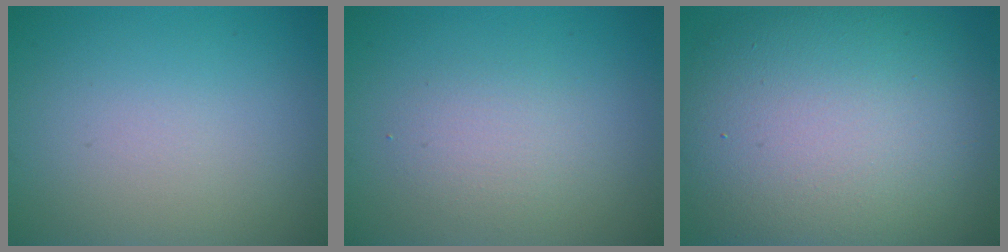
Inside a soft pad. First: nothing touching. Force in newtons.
{"total": 2.0, "press": 2.0, "slide": 0.2}
{"total": 14.9, "press": 14.9, "slide": 0.8}